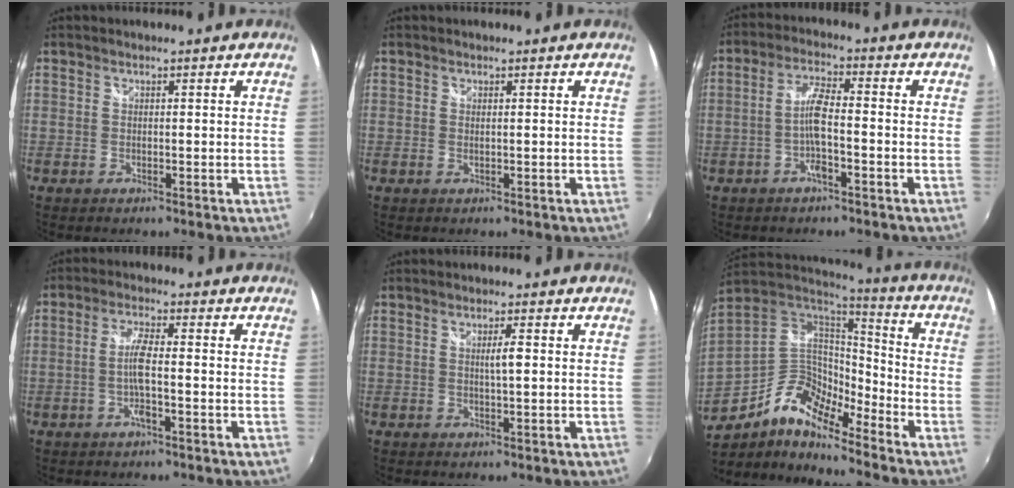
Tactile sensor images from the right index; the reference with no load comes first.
{"total": 0.0}
{"total": 5.2, "force": [-2.1, 0.8, 4.7], "torque": [-0.095, 0.005, -0.039]}
{"total": 4.6, "force": [-1.5, 0.3, 4.3], "torque": [-0.086, -0.002, -0.028]}
{"total": 2.3, "force": [0.2, 0.0, 2.3], "torque": [-0.037, 0.000, 0.003]}
{"total": 17.1, "force": [-11.0, 7.2, 11.1], "torque": [-0.223, -0.008, -0.216]}